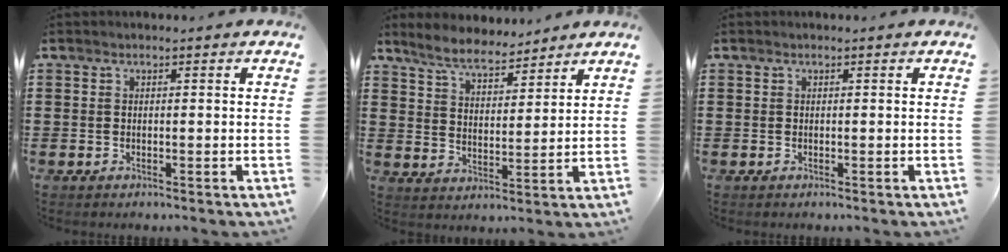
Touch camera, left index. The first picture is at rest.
{"total": 6.1, "force": [5.7, 1.1, 1.9], "torque": [-0.060, -0.016, 0.104]}
{"total": 0.0}